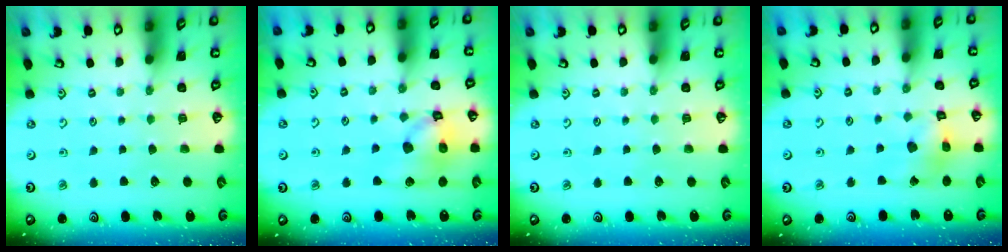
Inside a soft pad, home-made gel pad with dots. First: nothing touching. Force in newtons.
{"total": 13.8, "press": 13.7, "slide": 1.7}
{"total": 0.0}
{"total": 8.3, "press": 8.3, "slide": 0.9}